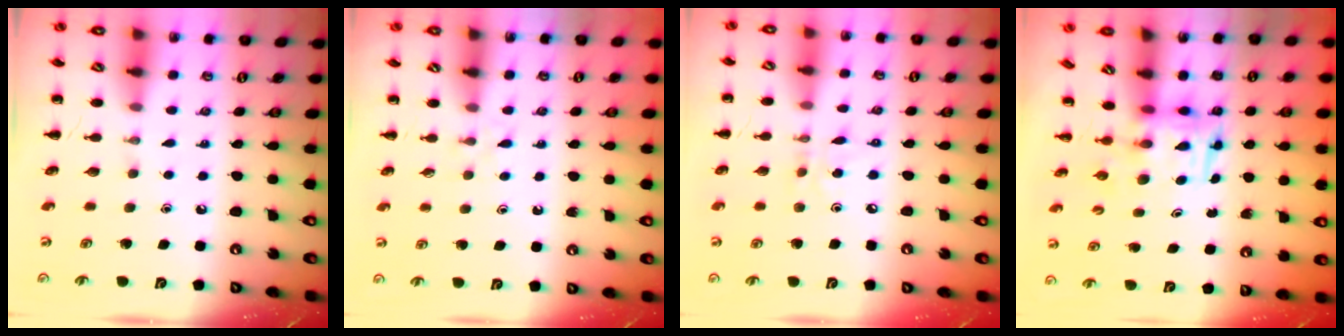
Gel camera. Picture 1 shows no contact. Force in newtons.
{"total": 2.9, "press": 2.6, "slide": 1.3}
{"total": 3.8, "press": 3.7, "slide": 0.9}
{"total": 3.9, "press": 3.9, "slide": 0.7}